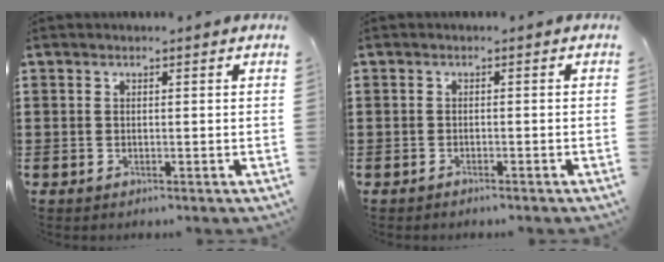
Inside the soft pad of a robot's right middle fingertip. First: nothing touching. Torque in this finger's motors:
{"motor_torque": [0.05, 0.04, -0.03, 0.00]}